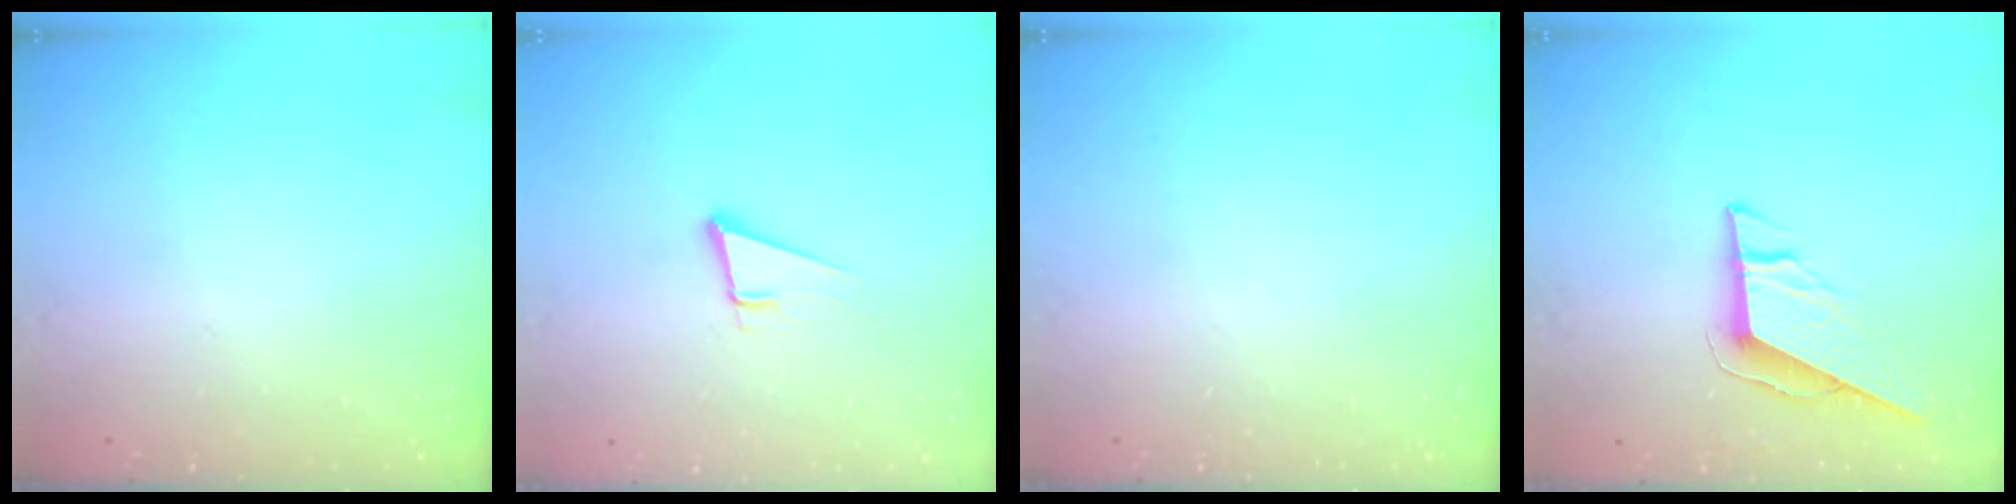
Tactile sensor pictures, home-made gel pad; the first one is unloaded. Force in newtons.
{"total": 5.0, "press": 4.4, "slide": 2.4}
{"total": 0.0}
{"total": 9.0, "press": 9.0, "slide": 0.4}